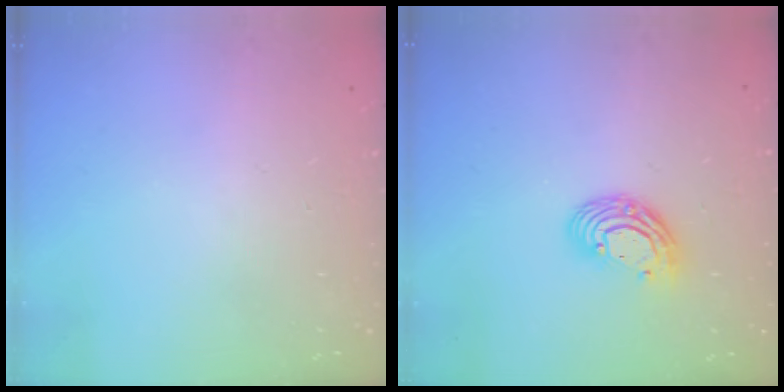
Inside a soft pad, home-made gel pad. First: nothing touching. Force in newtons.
{"total": 9.5, "press": 9.5, "slide": 0.6}